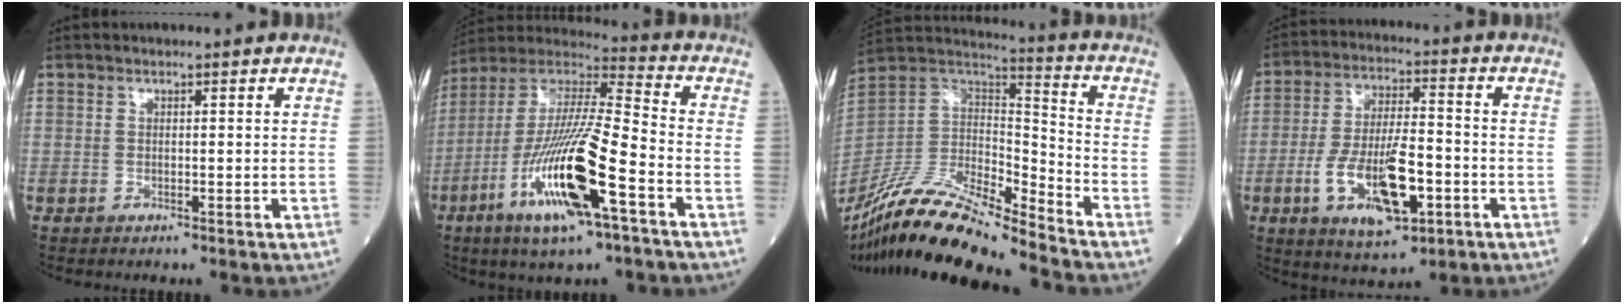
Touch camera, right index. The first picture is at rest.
{"total": 19.9, "force": [-7.8, 2.1, 18.2], "torque": [-0.388, -0.029, -0.146]}
{"total": 18.9, "force": [-16.3, 1.3, 9.6], "torque": [-0.197, 0.006, -0.307]}
{"total": 13.0, "force": [-4.3, 4.1, 11.6], "torque": [-0.223, -0.005, -0.070]}